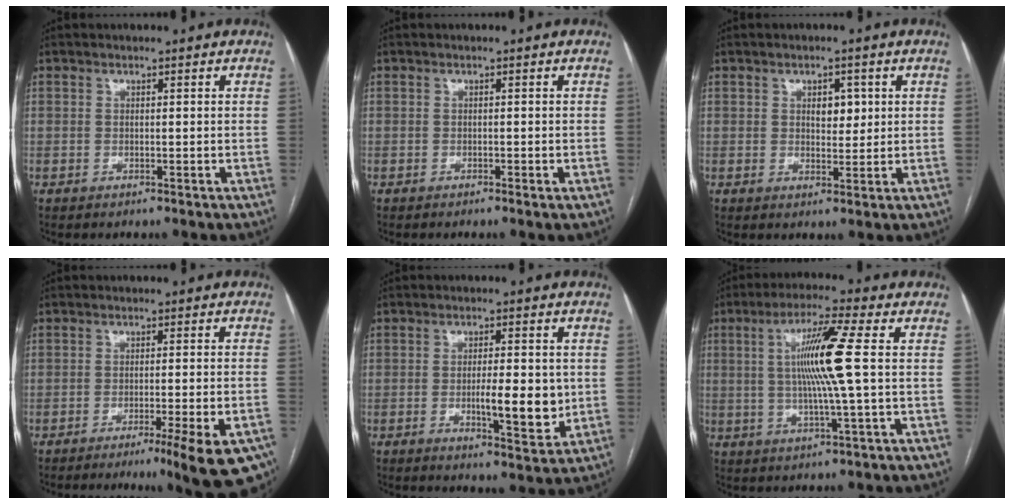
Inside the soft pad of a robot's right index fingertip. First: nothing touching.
{"total": 0.6, "force": [-0.4, 0.0, 0.5], "torque": [-0.009, -0.001, -0.005]}
{"total": 3.3, "force": [1.0, 1.9, 2.6], "torque": [-0.034, 0.001, 0.017]}
{"total": 13.4, "force": [-8.9, 0.9, 10.0], "torque": [-0.062, -0.004, -0.119]}
{"total": 8.1, "force": [-1.0, 2.1, 7.7], "torque": [-0.121, -0.011, -0.013]}
{"total": 10.3, "force": [1.0, -0.9, 10.2], "torque": [-0.191, 0.001, 0.017]}